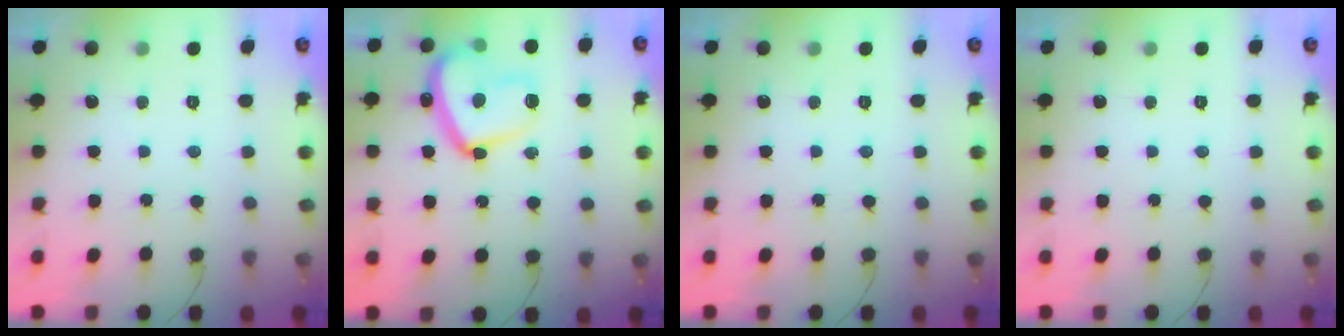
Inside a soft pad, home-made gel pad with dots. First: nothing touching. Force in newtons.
{"total": 17.3, "press": 17.2, "slide": 1.5}
{"total": 0.0}
{"total": 0.0}